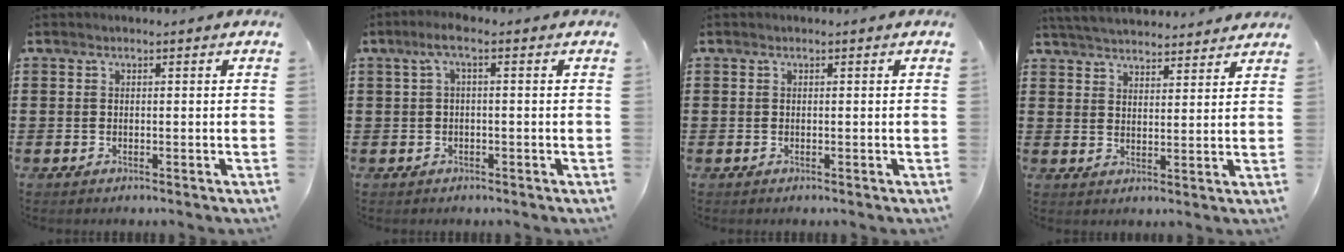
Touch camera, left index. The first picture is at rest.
{"total": 2.2, "force": [-0.5, 0.3, 2.2], "torque": [-0.049, 0.002, -0.014]}
{"total": 0.0}
{"total": 4.5, "force": [4.4, 0.2, 0.6], "torque": [-0.027, -0.018, 0.080]}